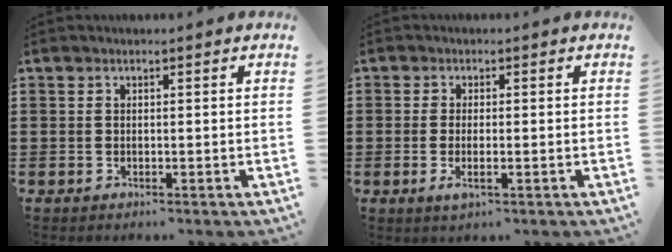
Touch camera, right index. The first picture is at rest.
{"total": 2.2, "force": [-0.6, 0.5, 2.0], "torque": [-0.041, -0.005, -0.012]}